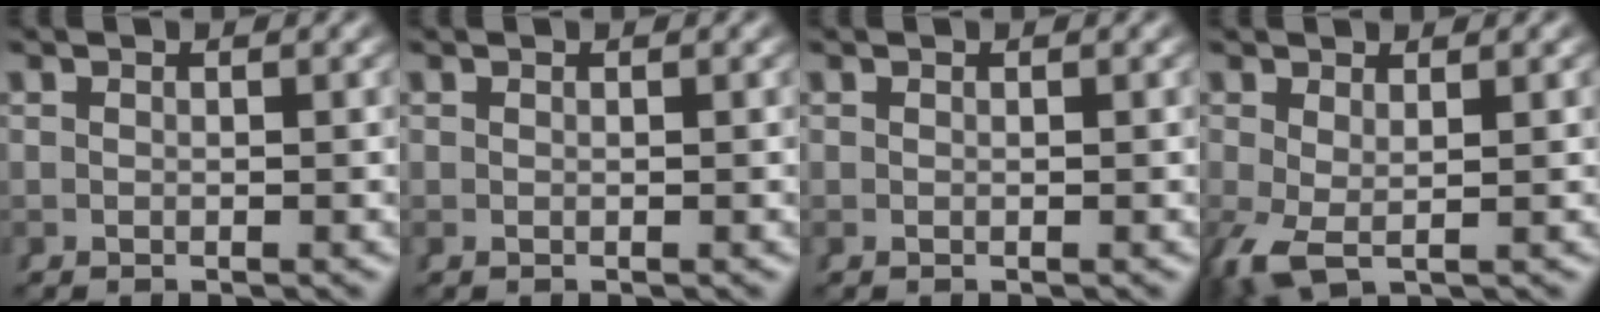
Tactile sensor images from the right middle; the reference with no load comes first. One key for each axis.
{"total": 0.0}
{"total": 0.0}
{"total": 3.1, "fx": -1.5, "fy": 1.3, "fz": 2.3, "tx": -0.058, "ty": -0.026, "tz": -0.006}